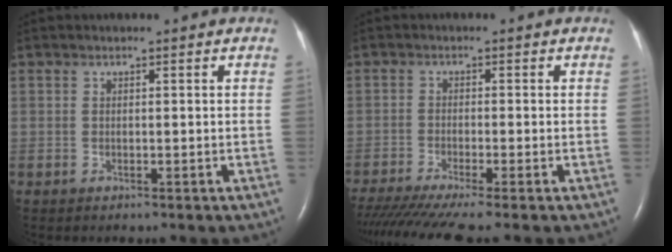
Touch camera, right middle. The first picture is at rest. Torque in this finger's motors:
{"motor_torque": [0.78, -0.79, 0.13, 0.04]}